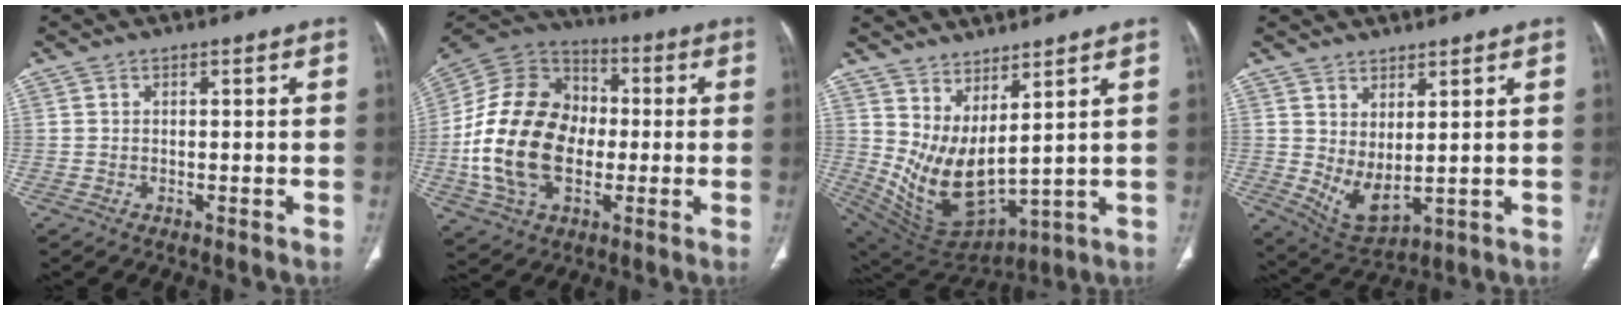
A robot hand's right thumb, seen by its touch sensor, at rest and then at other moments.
{"total": 22.7, "force": [-2.7, 16.0, 15.9], "torque": [-0.286, 0.020, -0.046]}
{"total": 12.9, "force": [5.3, 5.2, 10.5], "torque": [-0.189, -0.054, 0.130]}
{"total": 7.1, "force": [1.7, 3.2, 6.1], "torque": [-0.111, -0.027, 0.053]}